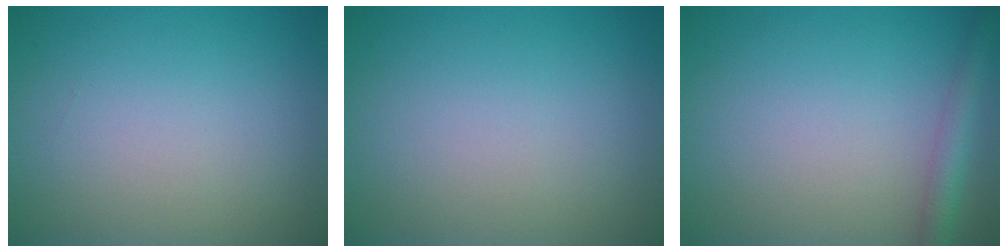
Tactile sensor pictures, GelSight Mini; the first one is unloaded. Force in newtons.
{"total": 0.0}
{"total": 2.7, "press": 2.7, "slide": 0.2}